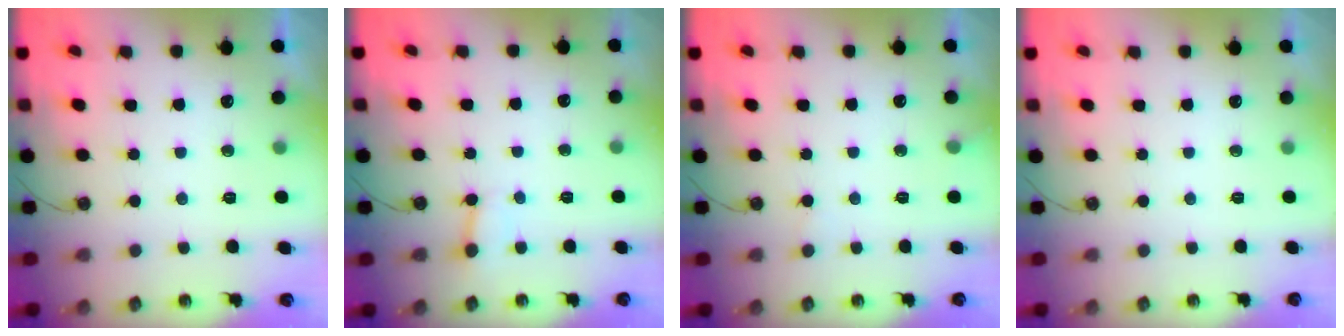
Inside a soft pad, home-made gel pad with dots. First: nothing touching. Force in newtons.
{"total": 2.5, "press": 2.5, "slide": 0.4}
{"total": 6.3, "press": 6.2, "slide": 0.4}
{"total": 0.0}